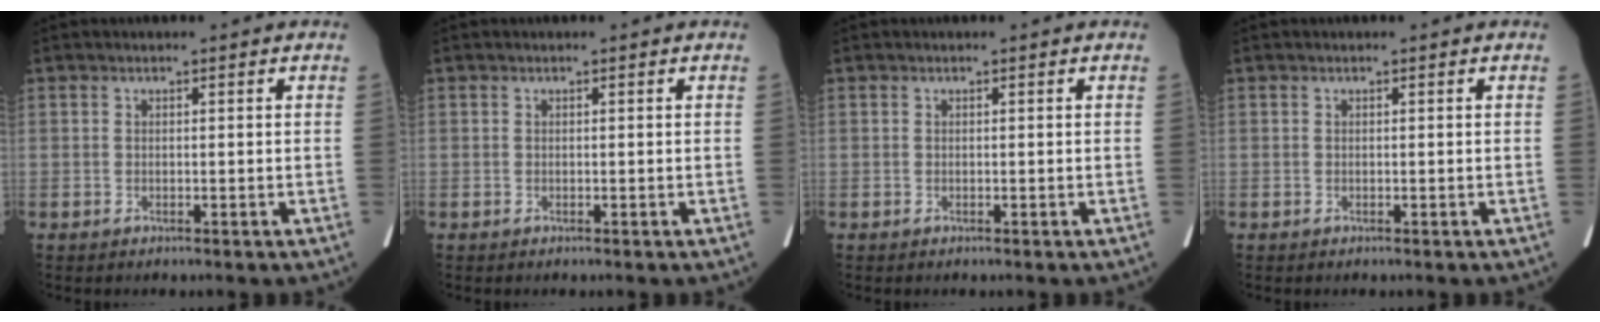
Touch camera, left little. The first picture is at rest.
{"total": 0.0}
{"total": 0.0}
{"total": 0.0}